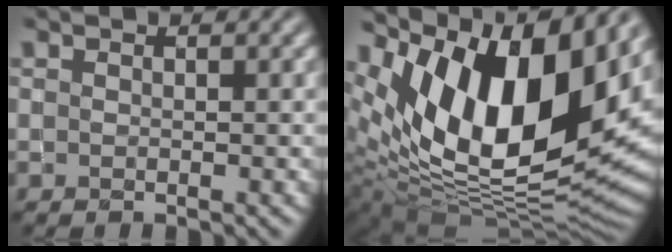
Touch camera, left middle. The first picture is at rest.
{"total": 17.4, "force": [6.8, 8.6, 13.6], "torque": [-0.219, 0.016, 0.109]}